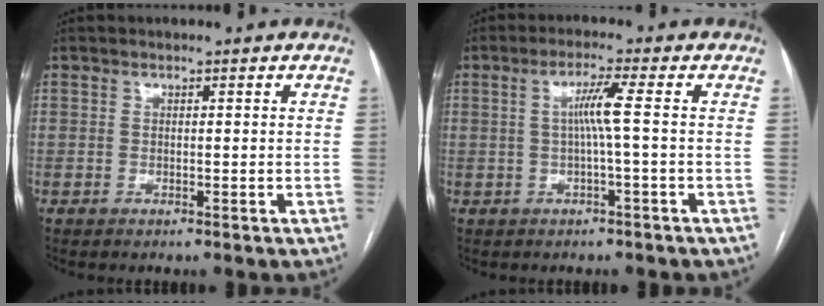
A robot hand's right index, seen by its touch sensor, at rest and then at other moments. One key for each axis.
{"total": 4.0, "fx": 0.1, "fy": -0.9, "fz": 3.9, "tx": -0.074, "ty": 0.008, "tz": 0.003}